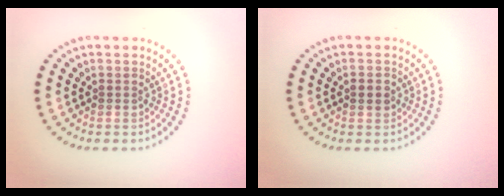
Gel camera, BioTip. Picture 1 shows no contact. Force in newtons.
{"total": 1.5, "press": 1.5, "slide": 0.1}